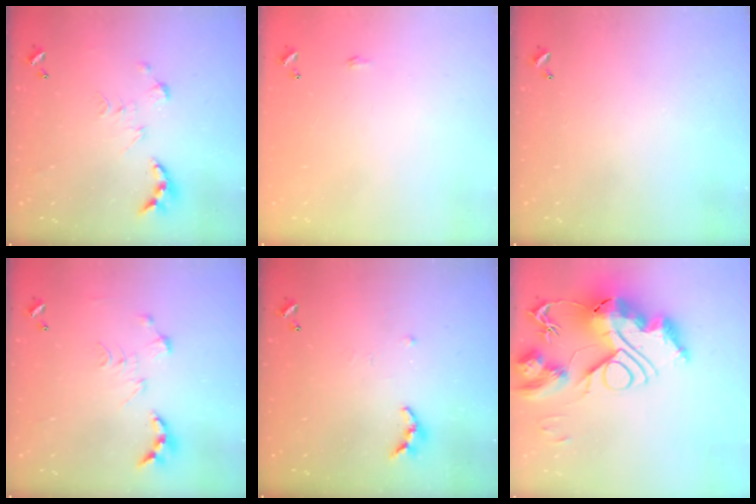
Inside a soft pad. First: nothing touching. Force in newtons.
{"total": 0.6, "press": 0.6, "slide": 0.2}
{"total": 0.0}
{"total": 0.0}
{"total": 6.8, "press": 6.7, "slide": 0.5}
{"total": 0.7, "press": 0.7, "slide": 0.0}